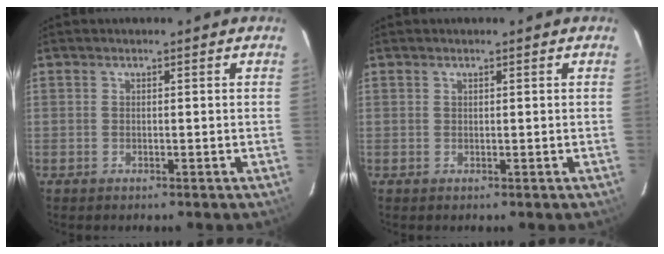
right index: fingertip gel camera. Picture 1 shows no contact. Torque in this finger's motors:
{"motor_torque": [2.13, 0.00, 0.08, 0.01]}